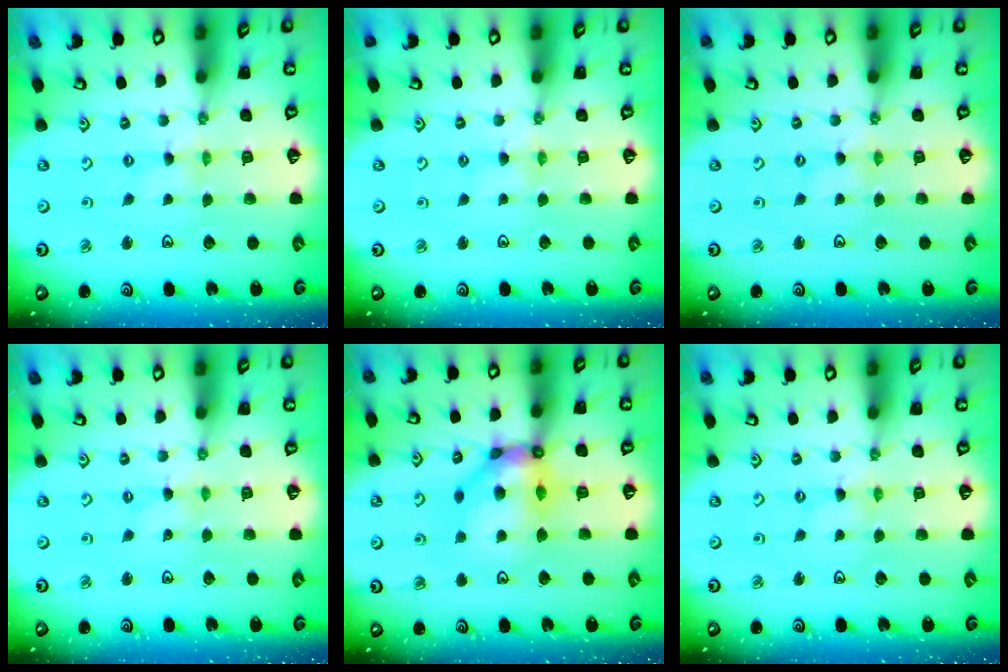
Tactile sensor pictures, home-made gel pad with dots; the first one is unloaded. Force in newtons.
{"total": 3.0, "press": 2.9, "slide": 0.4}
{"total": 0.0}
{"total": 0.0}
{"total": 12.7, "press": 12.5, "slide": 2.0}
{"total": 0.0}